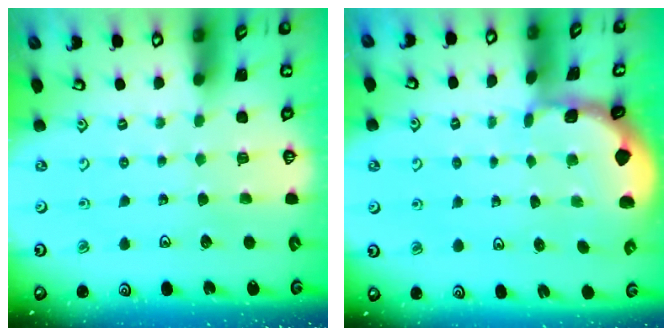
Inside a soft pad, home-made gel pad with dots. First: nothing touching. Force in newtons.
{"total": 0.8, "press": 0.7, "slide": 0.2}